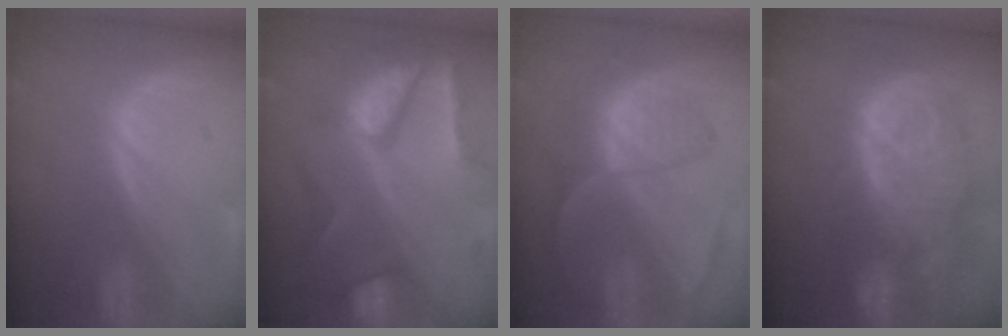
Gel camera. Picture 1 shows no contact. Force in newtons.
{"total": 10.5, "press": 8.8, "slide": 5.7}
{"total": 9.0, "press": 7.5, "slide": 5.0}
{"total": 13.3, "press": 11.5, "slide": 6.5}